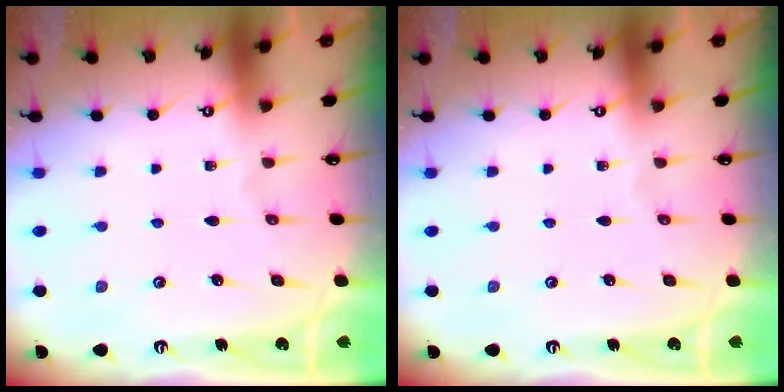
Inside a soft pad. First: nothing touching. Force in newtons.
{"total": 0.0}